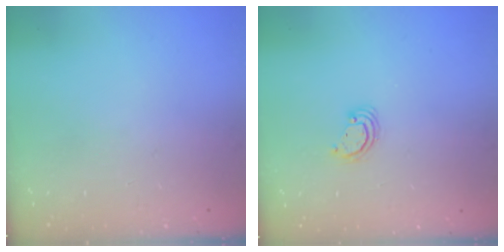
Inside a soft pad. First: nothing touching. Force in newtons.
{"total": 2.5, "press": 2.5, "slide": 0.2}